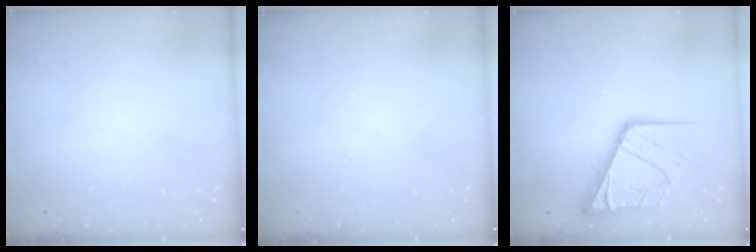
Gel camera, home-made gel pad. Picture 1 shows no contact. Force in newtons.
{"total": 0.0}
{"total": 15.7, "press": 15.6, "slide": 1.9}